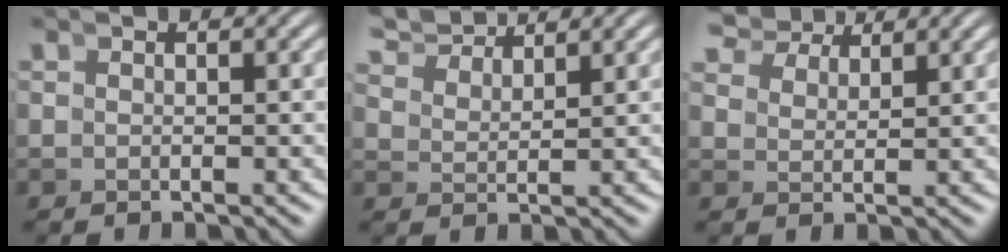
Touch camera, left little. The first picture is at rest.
{"total": 4.7, "force": [4.5, 0.6, 1.3], "torque": [-0.020, 0.020, 0.075]}
{"total": 5.0, "force": [4.7, 1.0, 1.5], "torque": [-0.013, 0.022, 0.074]}